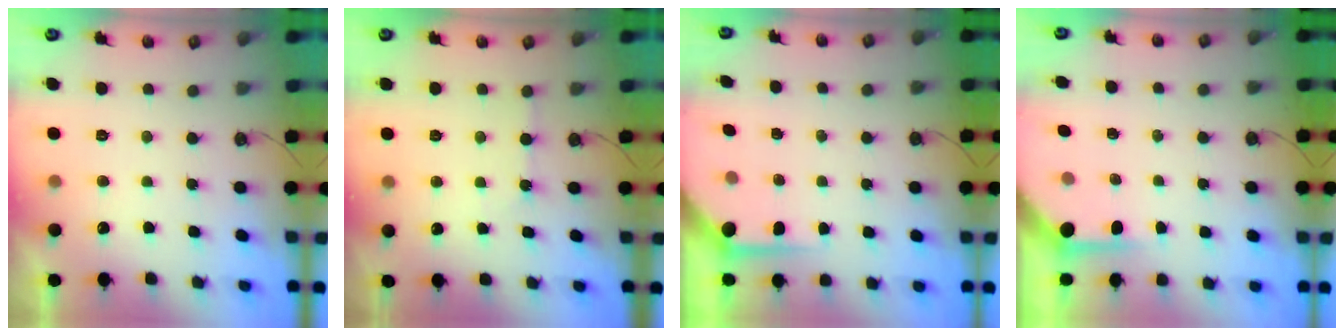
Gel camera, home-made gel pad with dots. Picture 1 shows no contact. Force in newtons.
{"total": 2.5, "press": 2.5, "slide": 0.4}
{"total": 4.5, "press": 4.5, "slide": 0.4}
{"total": 3.8, "press": 3.8, "slide": 0.2}